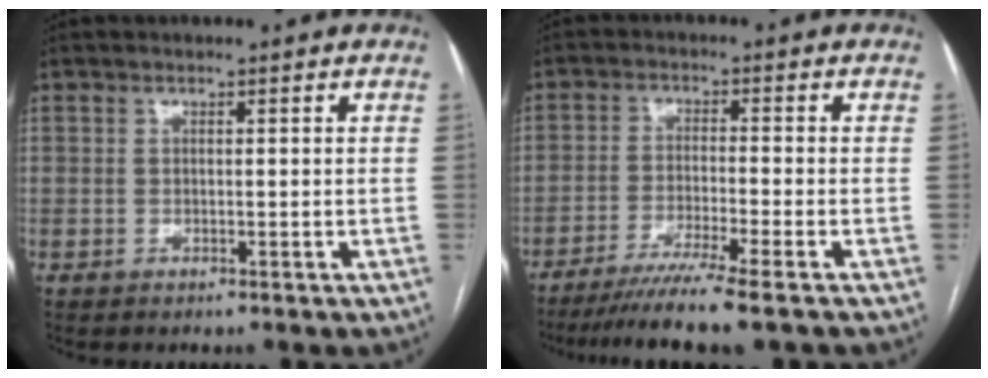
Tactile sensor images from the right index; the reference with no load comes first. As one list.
[{"total": 8.6, "force": [-6.7, -1.7, 5.0], "torque": [-0.074, -0.029, -0.112]}]